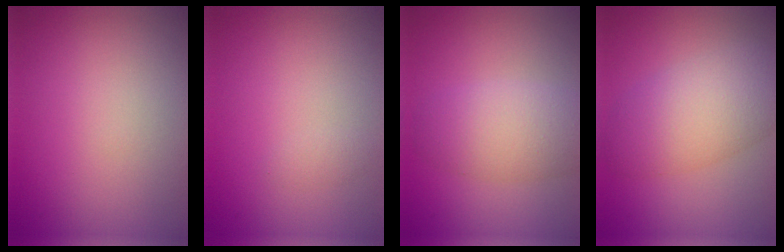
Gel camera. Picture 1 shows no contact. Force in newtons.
{"total": 0.6, "press": 0.6, "slide": 0.0}
{"total": 4.4, "press": 4.3, "slide": 0.2}
{"total": 5.8, "press": 5.8, "slide": 0.1}